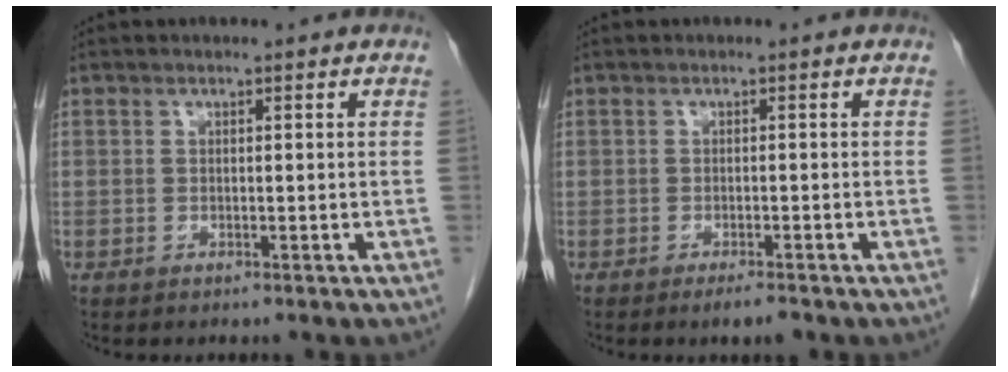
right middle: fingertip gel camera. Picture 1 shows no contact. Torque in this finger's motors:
{"motor_torque": [0.78, -0.54, 0.10, 0.06]}